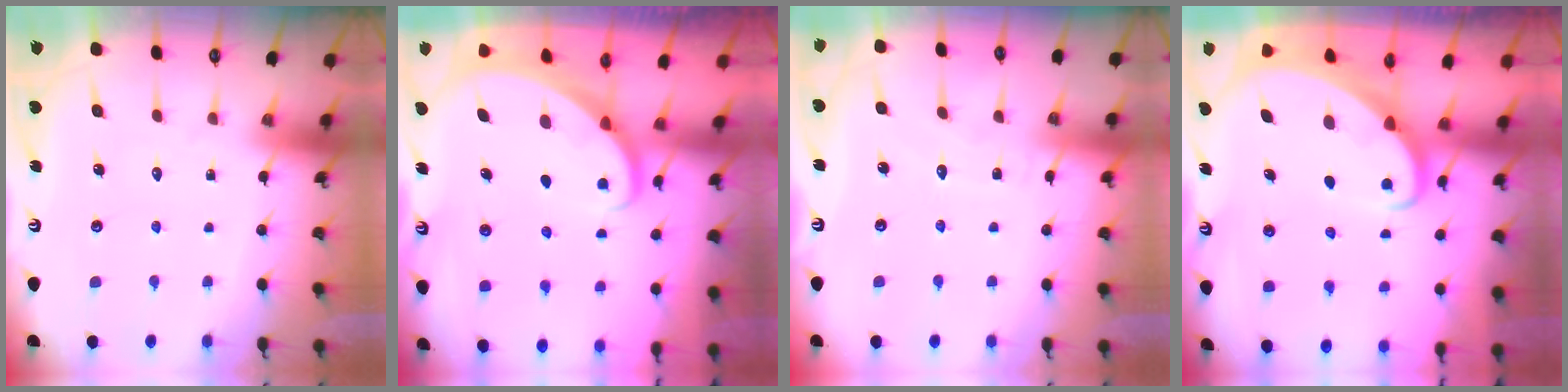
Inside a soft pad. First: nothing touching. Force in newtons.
{"total": 2.2, "press": 2.2, "slide": 0.2}
{"total": 3.7, "press": 3.7, "slide": 0.4}
{"total": 3.0, "press": 3.0, "slide": 0.2}